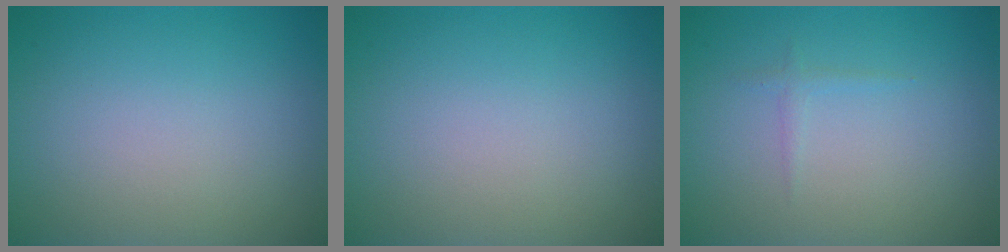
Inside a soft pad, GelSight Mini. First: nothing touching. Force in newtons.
{"total": 0.0}
{"total": 0.6, "press": 0.6, "slide": 0.0}